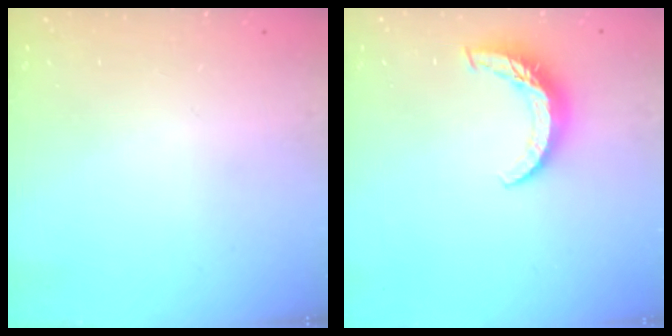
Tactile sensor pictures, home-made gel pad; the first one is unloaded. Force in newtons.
{"total": 8.6, "press": 8.5, "slide": 0.8}